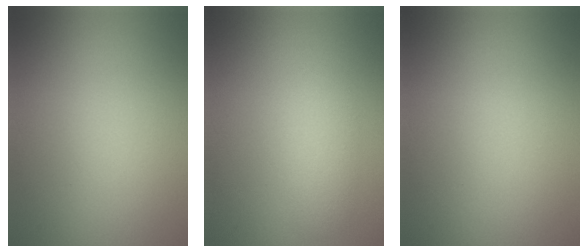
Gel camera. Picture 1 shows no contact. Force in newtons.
{"total": 2.1, "press": 2.1, "slide": 0.1}
{"total": 0.0}